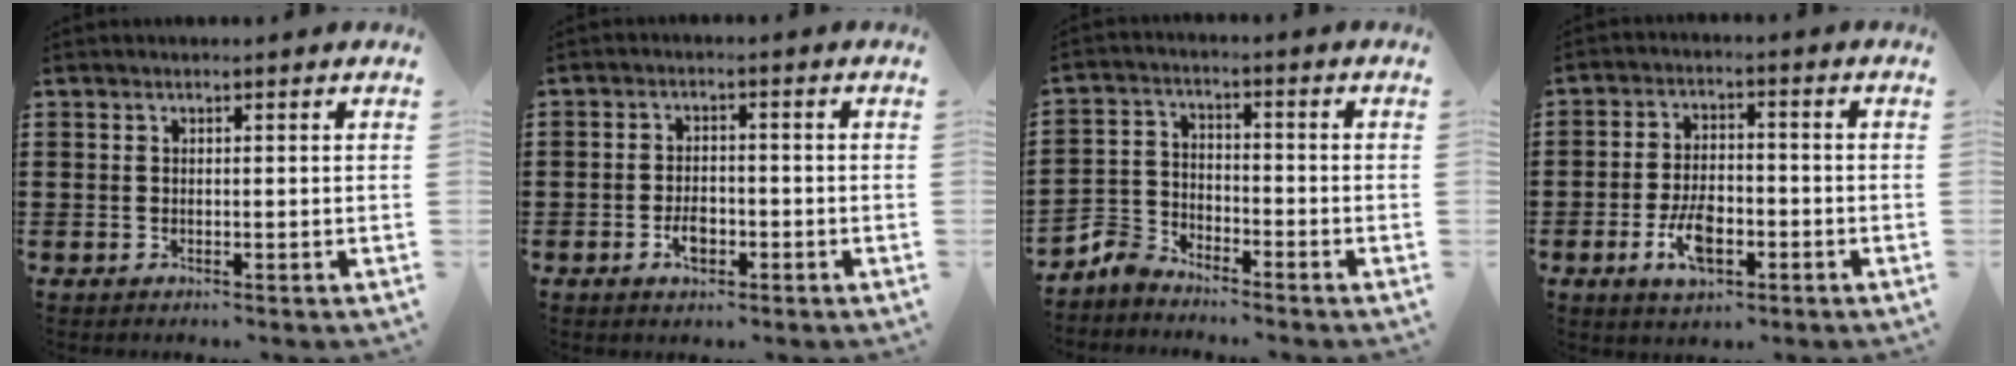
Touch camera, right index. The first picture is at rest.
{"total": 3.3, "force": [-1.4, 1.8, 2.4], "torque": [-0.043, 0.004, -0.025]}
{"total": 5.0, "force": [-4.8, 1.4, 0.7], "torque": [-0.037, 0.004, -0.104]}
{"total": 7.0, "force": [-2.6, 3.3, 5.5], "torque": [-0.115, -0.005, -0.054]}